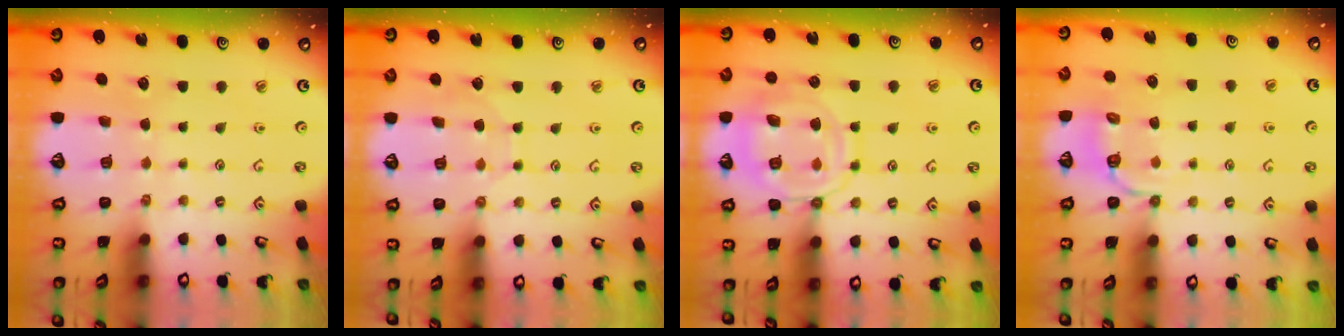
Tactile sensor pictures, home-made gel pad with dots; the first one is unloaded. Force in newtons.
{"total": 2.8, "press": 2.8, "slide": 0.3}
{"total": 13.4, "press": 13.3, "slide": 1.1}
{"total": 5.5, "press": 5.3, "slide": 1.7}